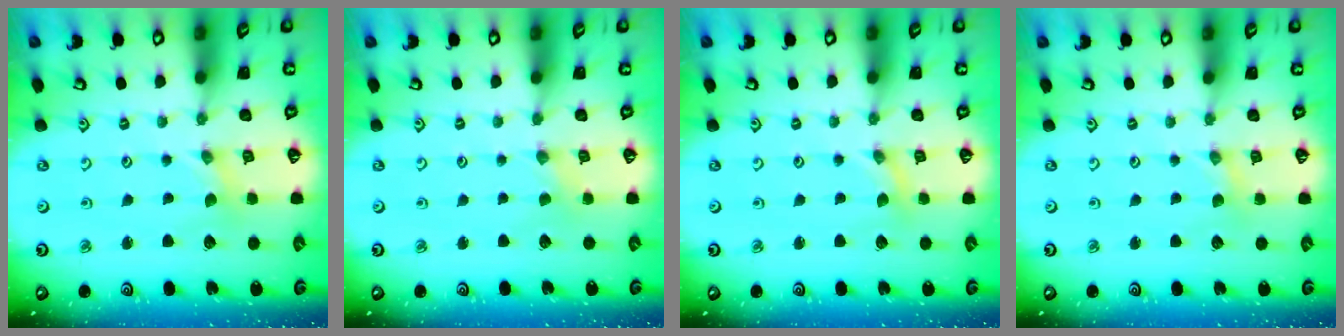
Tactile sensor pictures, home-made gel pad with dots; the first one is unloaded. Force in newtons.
{"total": 0.0}
{"total": 0.0}
{"total": 0.0}